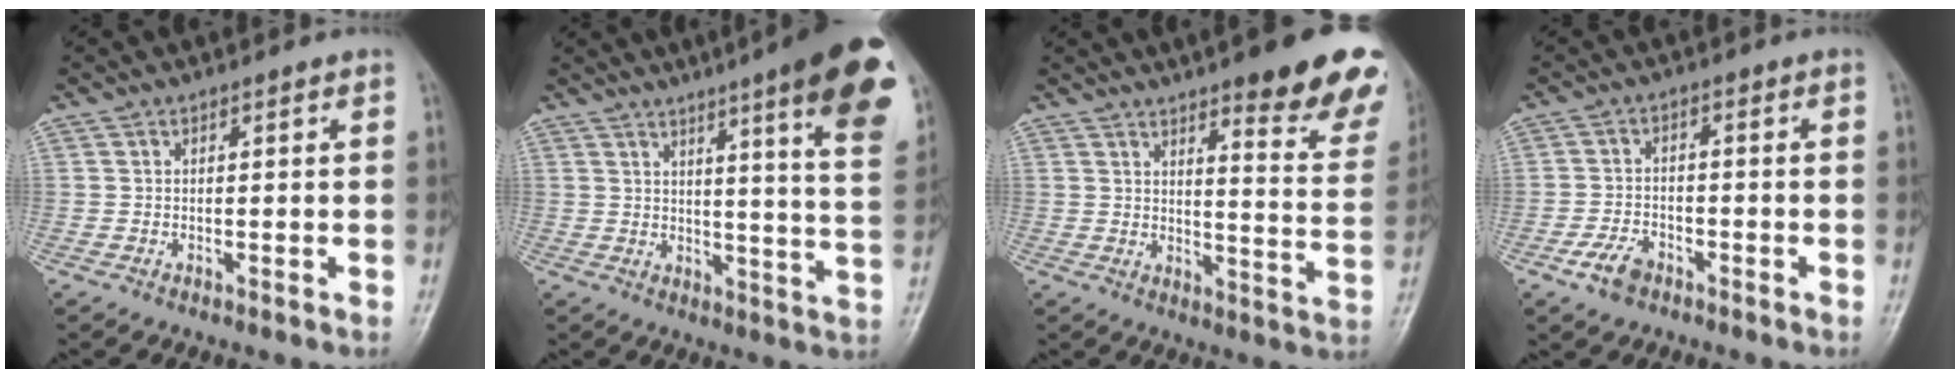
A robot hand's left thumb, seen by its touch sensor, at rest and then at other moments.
{"total": 19.0, "force": [10.9, 2.1, 15.3], "torque": [-0.173, -0.046, 0.126]}
{"total": 19.5, "force": [12.7, 4.3, 14.1], "torque": [-0.145, -0.062, 0.155]}
{"total": 4.8, "force": [-2.9, 2.9, 2.5], "torque": [-0.045, 0.014, -0.053]}